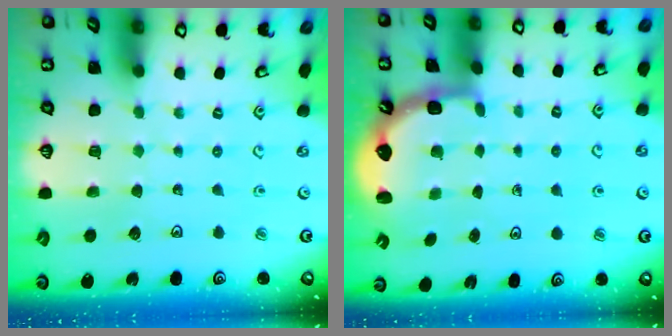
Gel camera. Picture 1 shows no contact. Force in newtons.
{"total": 2.6, "press": 2.3, "slide": 1.3}